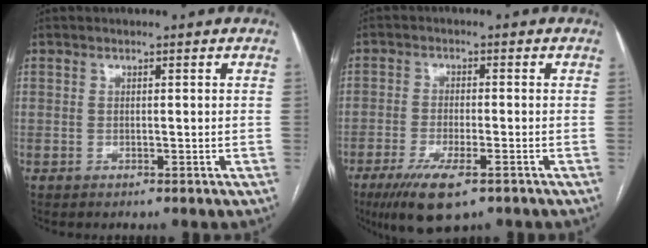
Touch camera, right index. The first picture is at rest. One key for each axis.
{"total": 8.7, "fx": -5.3, "fy": 2.1, "fz": 6.6, "tx": -0.119, "ty": -0.019, "tz": -0.086}